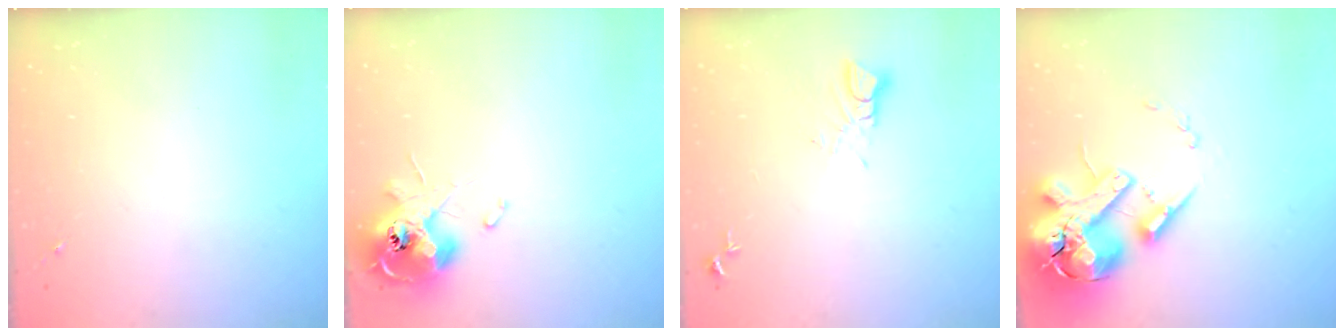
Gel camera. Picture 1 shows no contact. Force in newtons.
{"total": 12.8, "press": 12.8, "slide": 1.5}
{"total": 3.8, "press": 3.8, "slide": 0.3}
{"total": 20.7, "press": 20.4, "slide": 3.5}